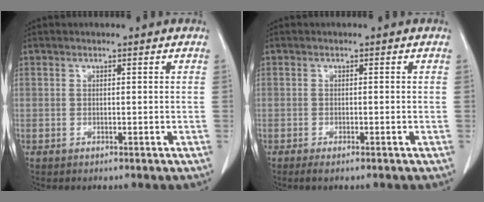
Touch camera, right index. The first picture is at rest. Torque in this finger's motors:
{"motor_torque": [0.10, -0.08, 0.06, 0.02]}